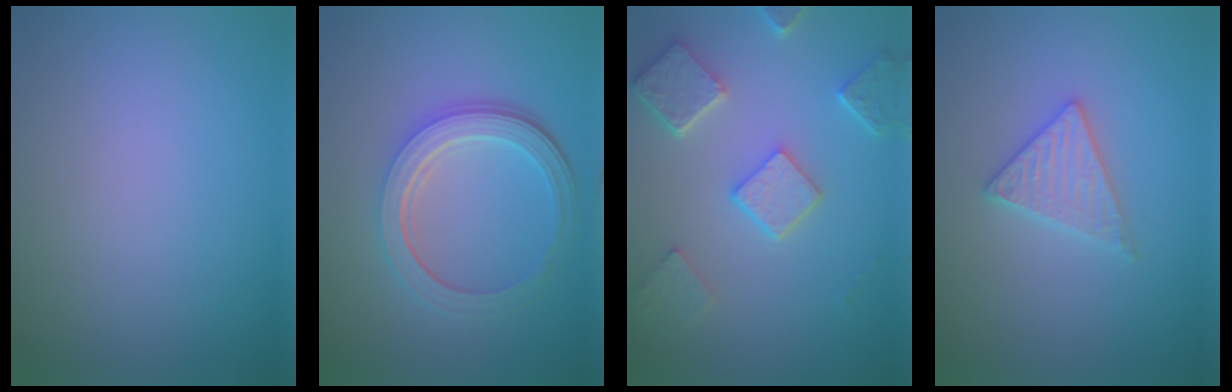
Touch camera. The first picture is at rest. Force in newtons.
{"total": 5.2, "press": 3.9, "slide": 3.5}
{"total": 4.9, "press": 4.0, "slide": 3.0}
{"total": 2.6, "press": 2.6, "slide": 0.3}